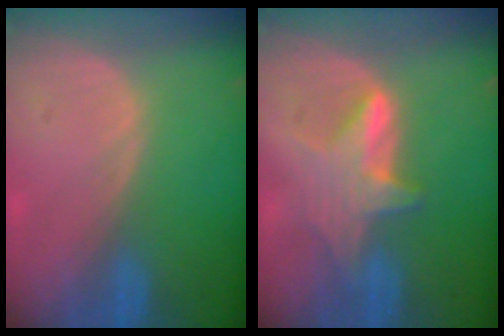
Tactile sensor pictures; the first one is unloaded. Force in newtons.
{"total": 5.9, "press": 5.8, "slide": 0.8}